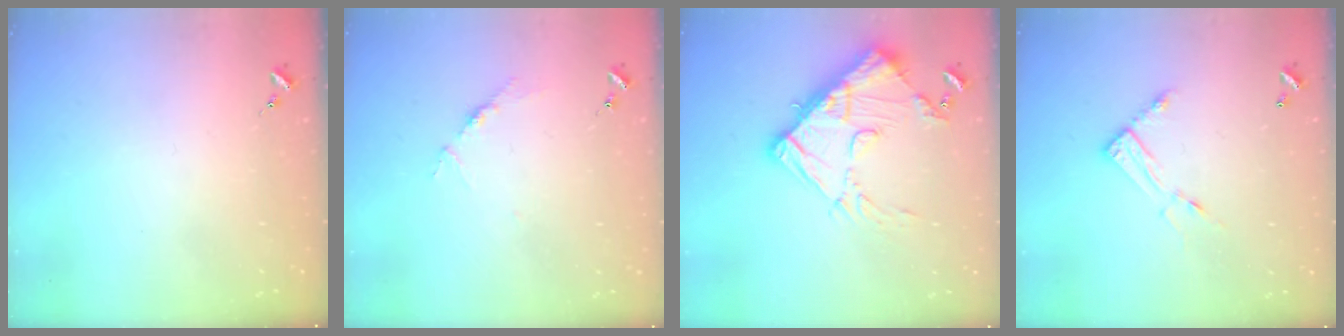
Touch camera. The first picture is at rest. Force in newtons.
{"total": 3.5, "press": 3.5, "slide": 0.5}
{"total": 16.0, "press": 15.9, "slide": 1.7}
{"total": 9.6, "press": 9.6, "slide": 0.4}